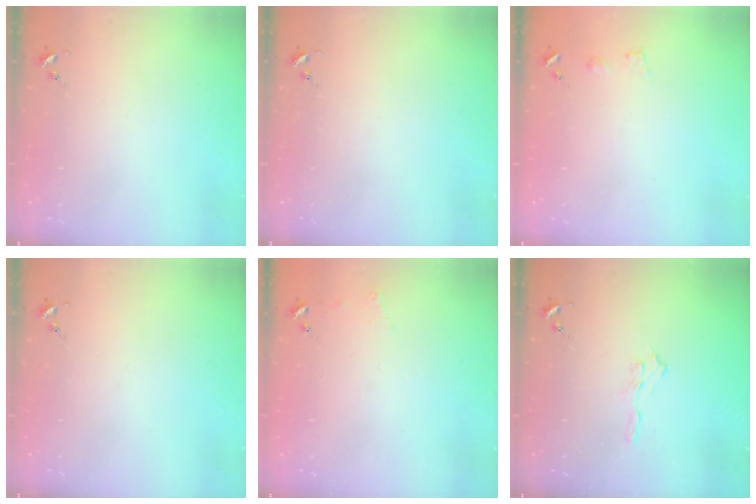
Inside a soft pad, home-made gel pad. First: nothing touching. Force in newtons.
{"total": 0.0}
{"total": 3.6, "press": 3.6, "slide": 0.5}
{"total": 0.0}
{"total": 4.7, "press": 4.6, "slide": 0.5}
{"total": 5.8, "press": 5.7, "slide": 0.6}